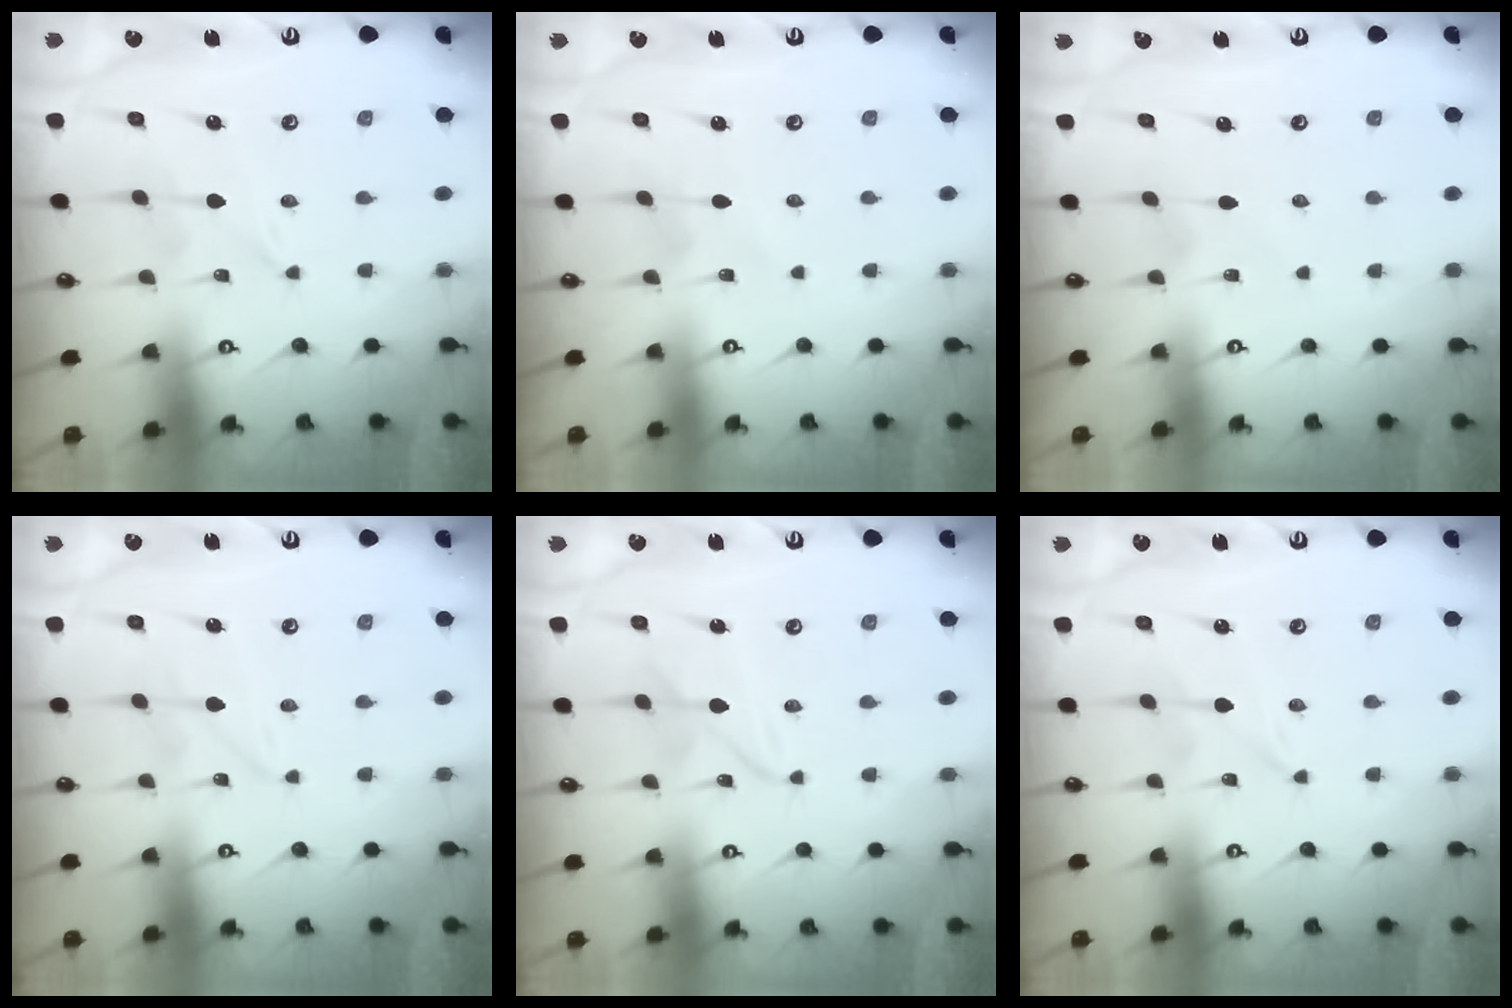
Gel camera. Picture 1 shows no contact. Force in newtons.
{"total": 2.4, "press": 2.4, "slide": 0.2}
{"total": 2.2, "press": 2.2, "slide": 0.3}
{"total": 1.1, "press": 1.1, "slide": 0.1}
{"total": 3.1, "press": 3.1, "slide": 0.4}
{"total": 0.0}